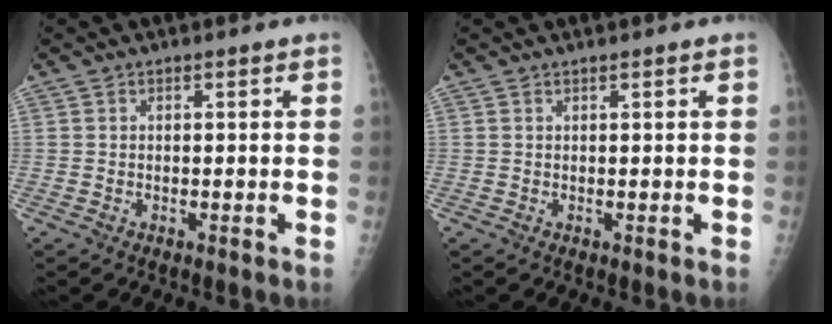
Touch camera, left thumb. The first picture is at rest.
{"total": 0.0}